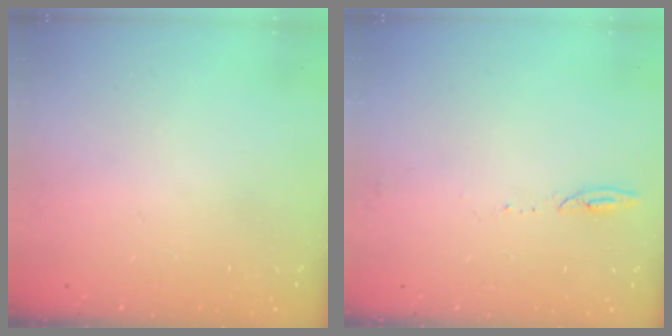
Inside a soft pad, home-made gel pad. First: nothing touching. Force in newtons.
{"total": 3.9, "press": 3.8, "slide": 0.4}